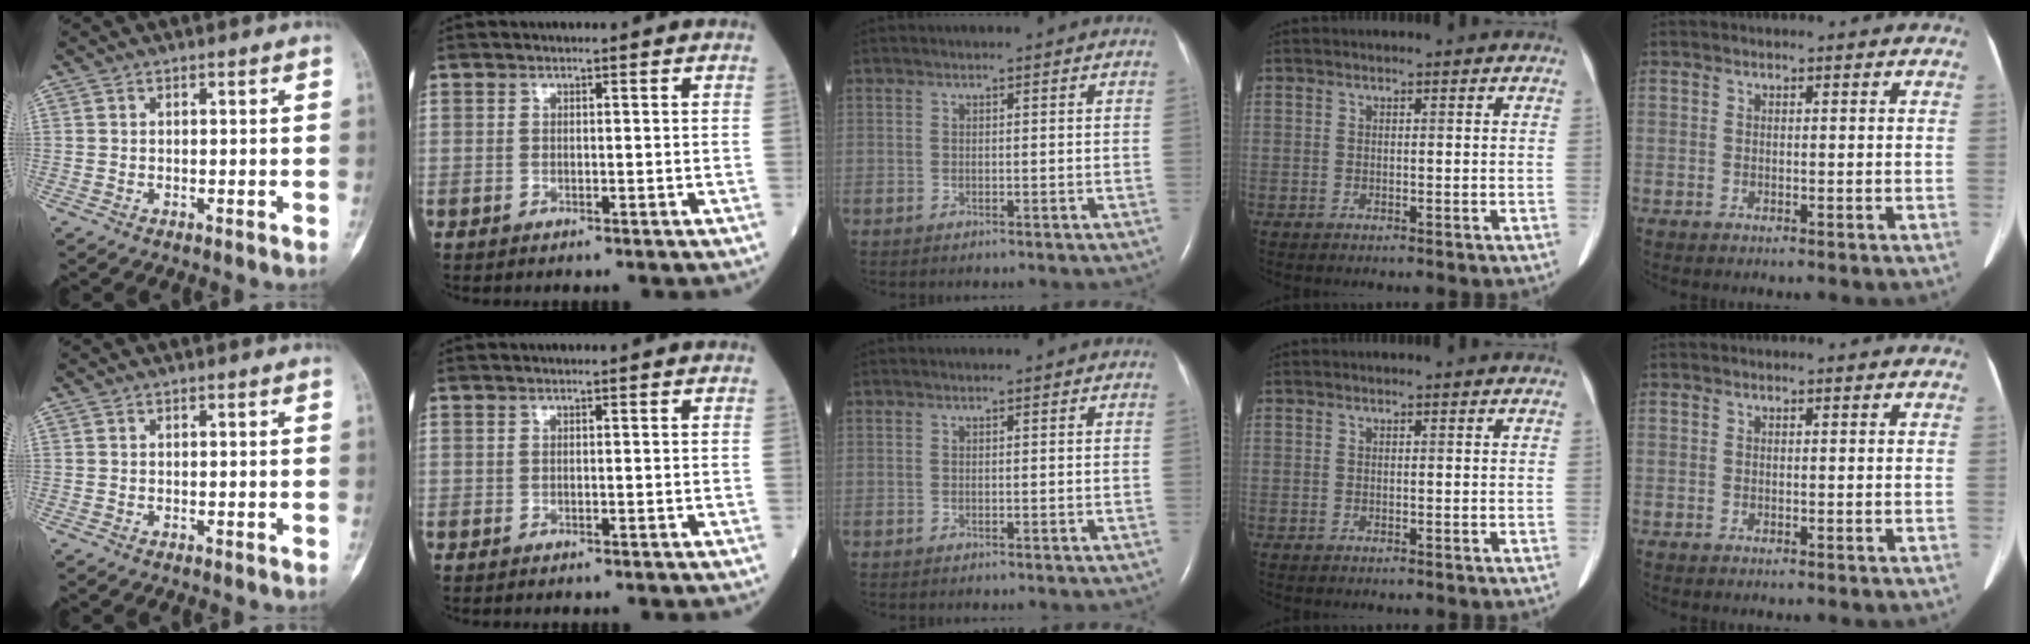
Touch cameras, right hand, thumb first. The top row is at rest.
{}